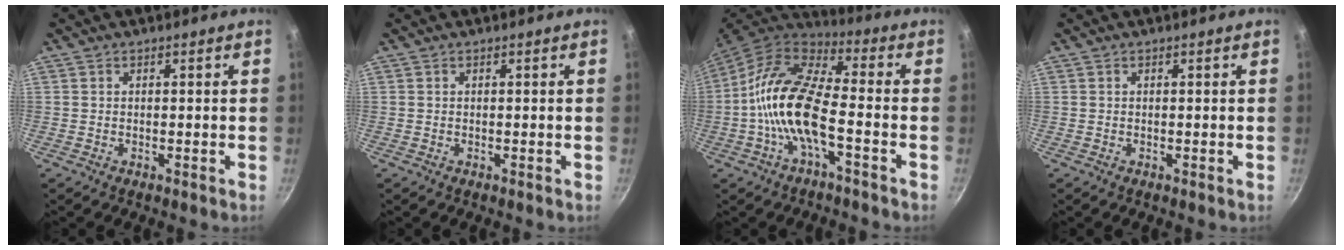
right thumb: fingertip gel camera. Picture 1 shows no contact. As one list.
[{"total": 0.0}, {"total": 15.1, "force": [-3.6, 6.0, 13.4], "torque": [-0.254, 0.041, -0.087]}, {"total": 0.0}]